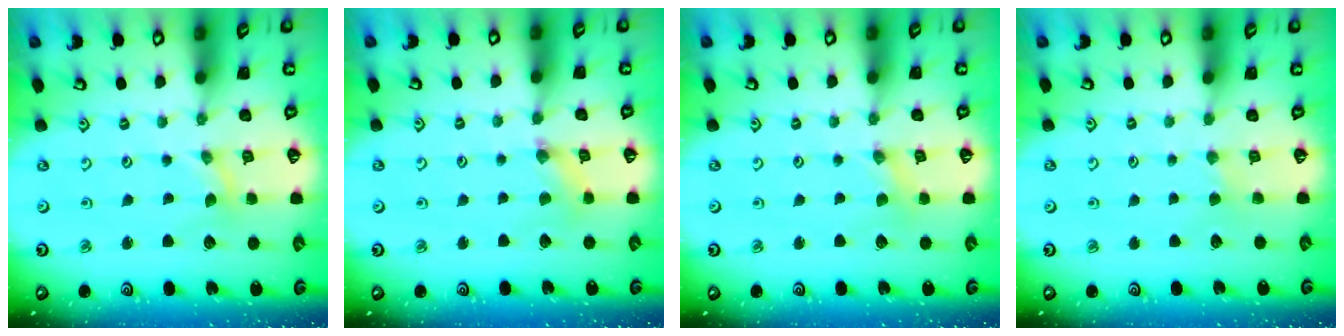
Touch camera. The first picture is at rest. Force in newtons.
{"total": 1.4, "press": 1.4, "slide": 0.3}
{"total": 0.0}
{"total": 2.0, "press": 1.9, "slide": 0.3}